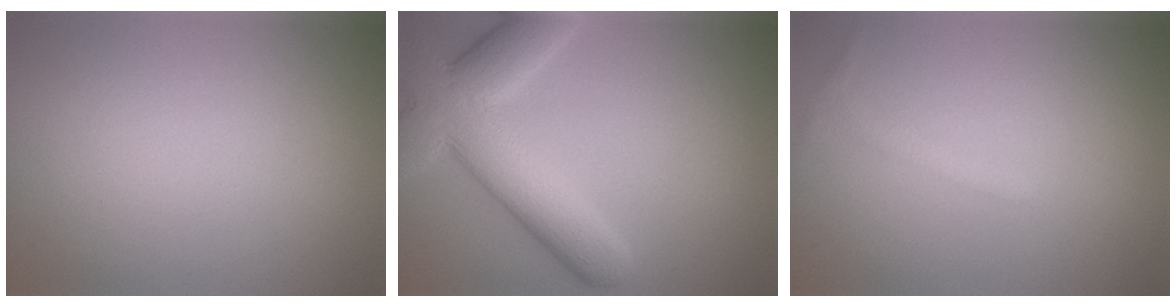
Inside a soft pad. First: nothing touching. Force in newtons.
{"total": 9.0, "press": 9.0, "slide": 0.6}
{"total": 1.2, "press": 1.2, "slide": 0.0}